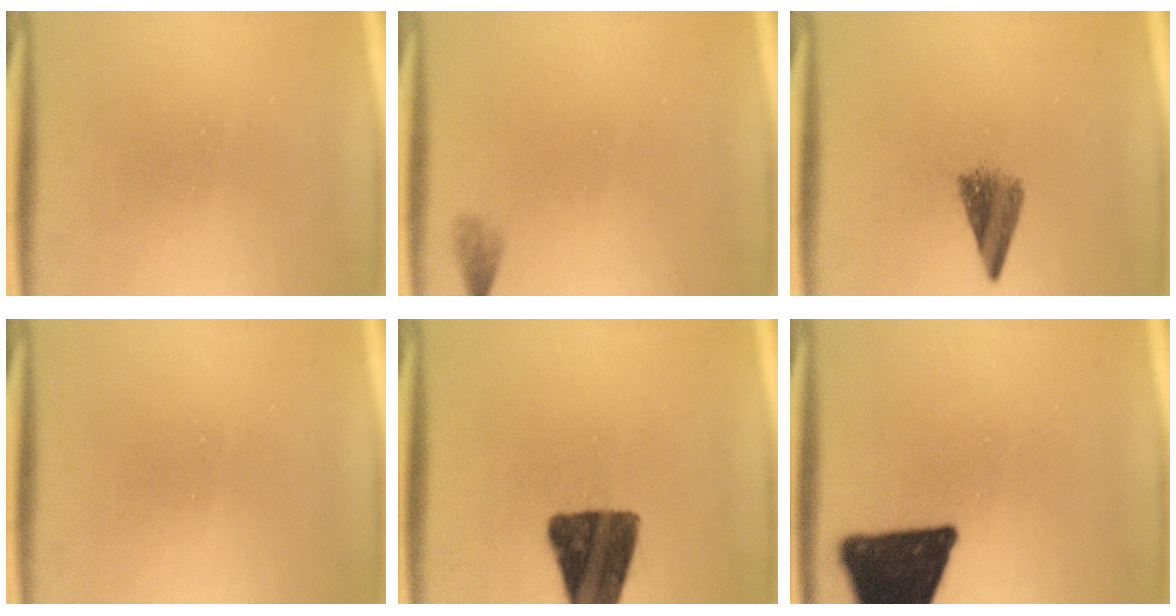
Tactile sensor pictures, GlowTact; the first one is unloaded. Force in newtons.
{"total": 1.4}
{"total": 4.0}
{"total": 0.0}
{"total": 14.6}
{"total": 18.1}